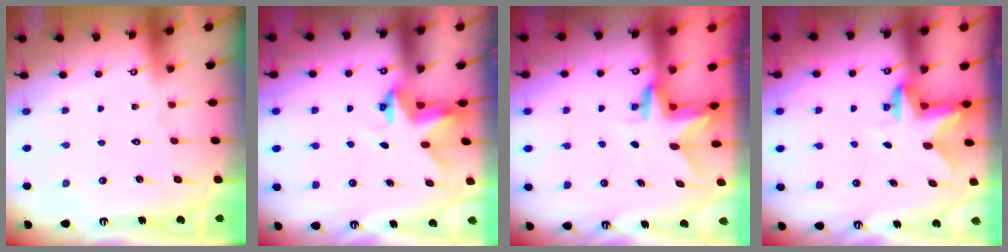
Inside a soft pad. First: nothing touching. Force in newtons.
{"total": 3.4, "press": 3.4, "slide": 0.1}
{"total": 3.1, "press": 3.1, "slide": 0.2}
{"total": 2.8, "press": 2.8, "slide": 0.5}